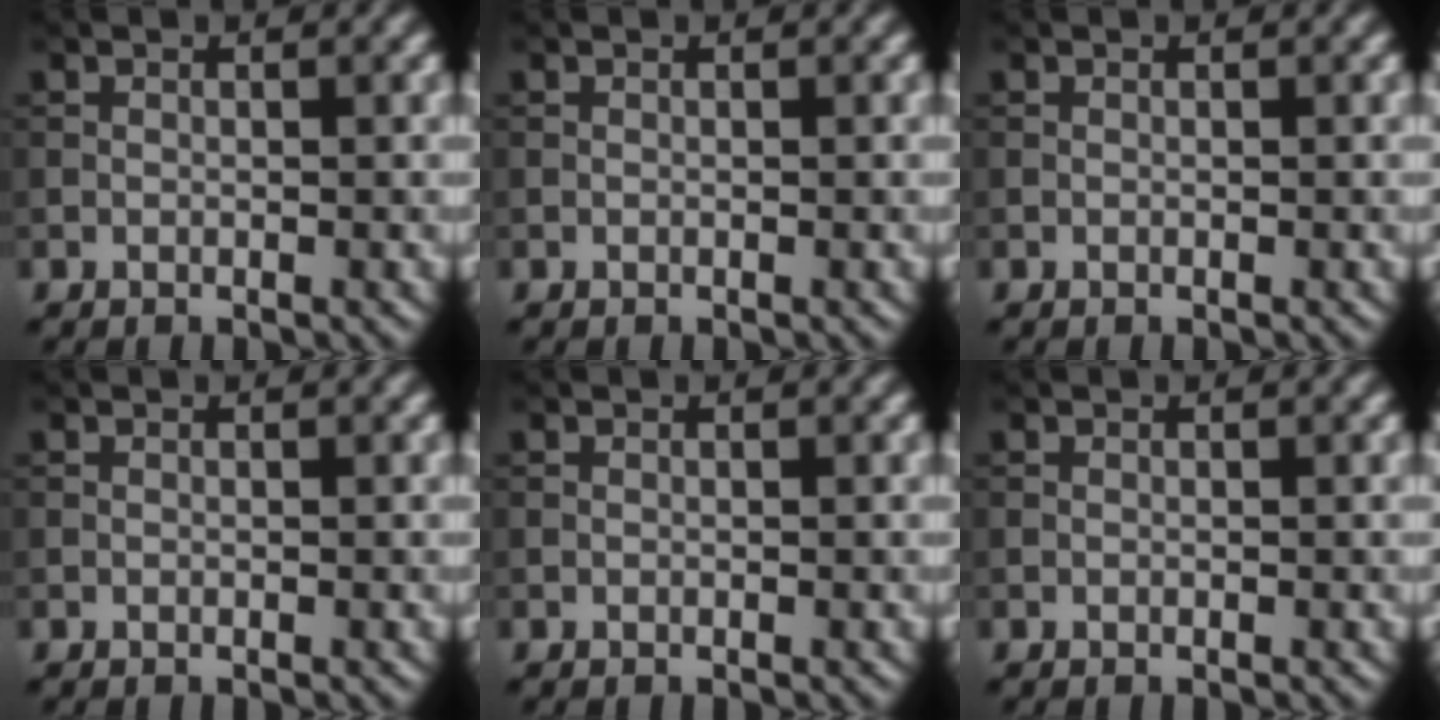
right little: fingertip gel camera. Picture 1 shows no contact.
{"total": 0.0}
{"total": 0.0}
{"total": 0.0}
{"total": 0.0}
{"total": 0.0}